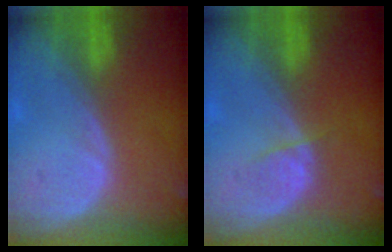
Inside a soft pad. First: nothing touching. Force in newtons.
{"total": 1.9, "press": 1.9, "slide": 0.4}